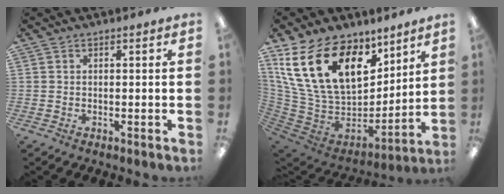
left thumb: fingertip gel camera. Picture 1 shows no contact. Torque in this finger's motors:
{"motor_torque": [0.43, 1.48, 1.18, -1.59, 0.29]}